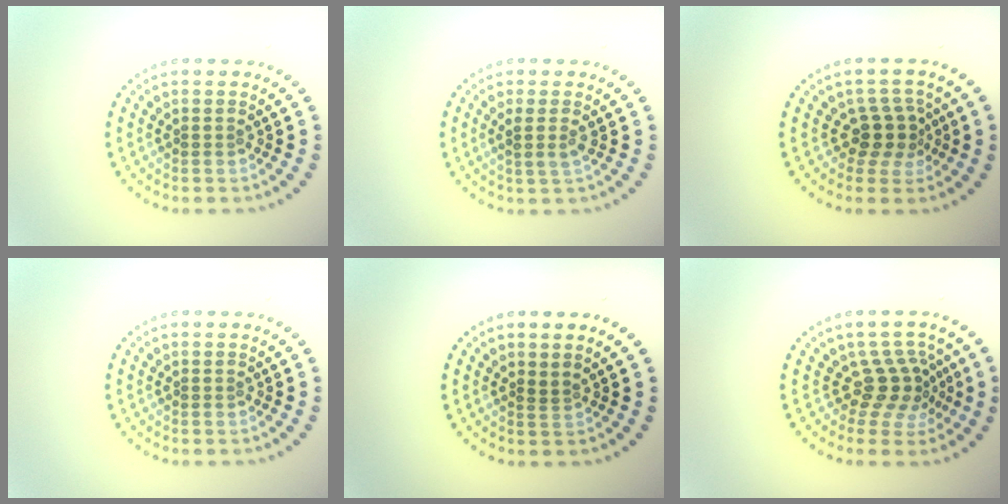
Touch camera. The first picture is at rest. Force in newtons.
{"total": 1.6, "press": 1.4, "slide": 0.8}
{"total": 2.8, "press": 2.2, "slide": 1.8}
{"total": 0.0}
{"total": 0.7, "press": 0.3, "slide": 0.6}
{"total": 3.2, "press": 2.2, "slide": 2.3}